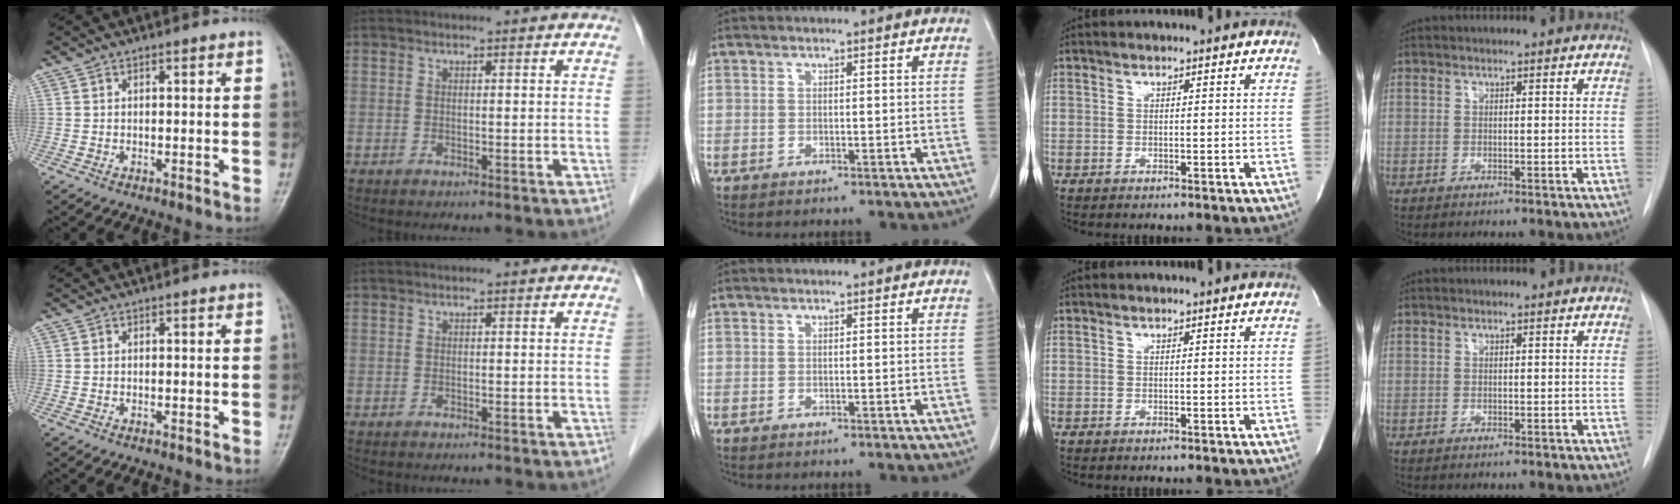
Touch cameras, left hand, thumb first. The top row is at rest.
{}